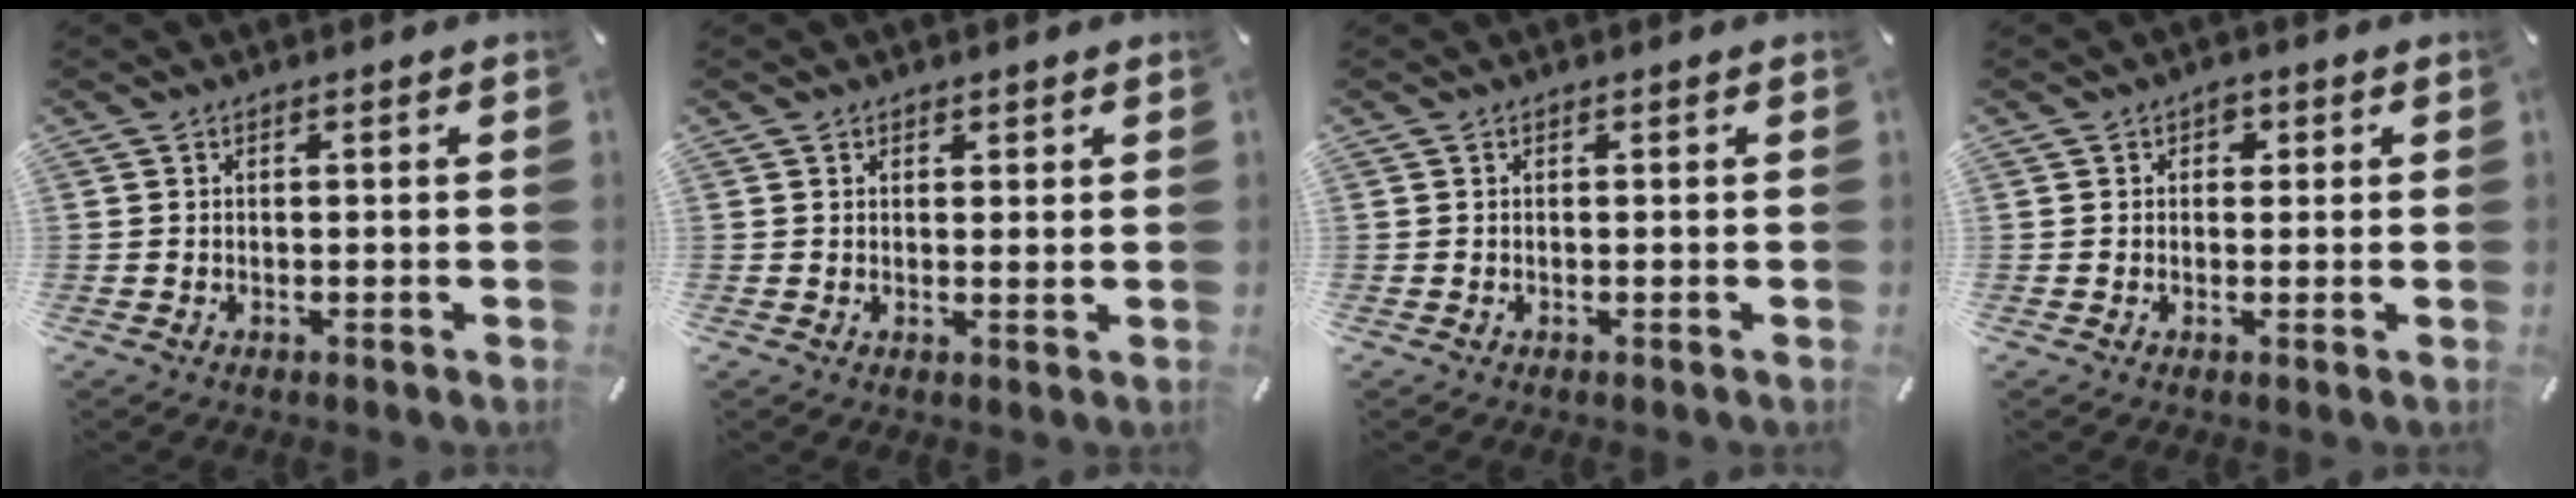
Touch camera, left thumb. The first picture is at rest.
{"total": 1.2, "force": [0.8, 0.8, 0.5], "torque": [-0.002, -0.003, 0.014]}
{"total": 0.0}
{"total": 1.9, "force": [0.4, 1.7, 0.8], "torque": [0.005, -0.002, 0.000]}